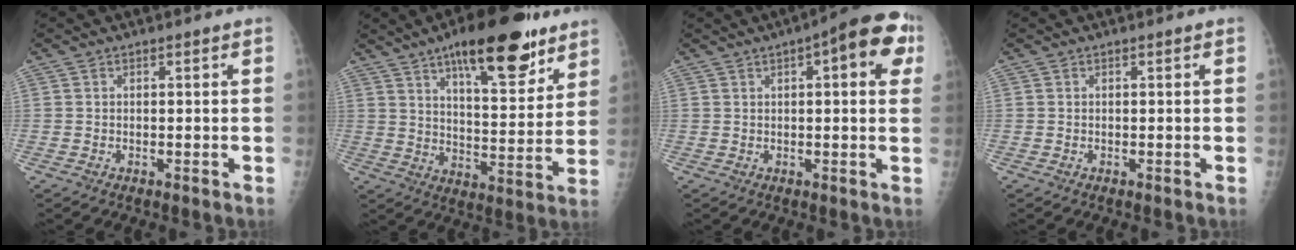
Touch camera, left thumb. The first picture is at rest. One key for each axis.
{"total": 20.0, "fx": 12.4, "fy": 6.8, "fz": 14.1, "tx": -0.172, "ty": -0.055, "tz": 0.191}
{"total": 11.7, "fx": 4.1, "fy": 3.9, "fz": 10.3, "tx": -0.104, "ty": 0.012, "tz": 0.040}
{"total": 0.0}